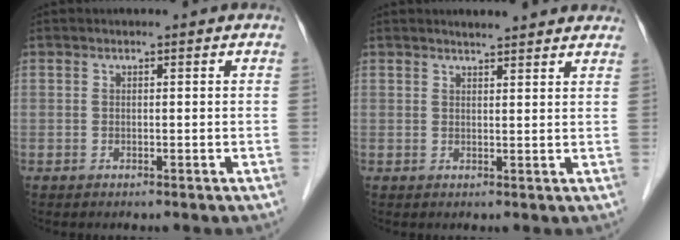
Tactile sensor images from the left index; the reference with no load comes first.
{"total": 13.1, "force": [12.3, 1.9, 3.8], "torque": [-0.027, -0.007, 0.128]}